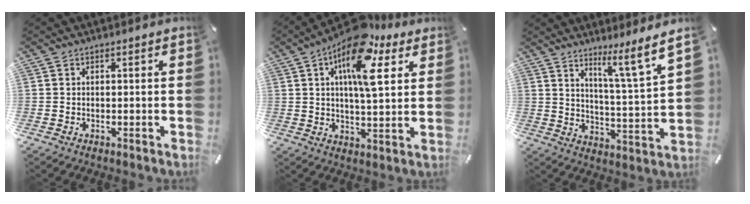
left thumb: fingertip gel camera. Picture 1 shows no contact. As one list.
[{"total": 15.7, "force": [7.8, 6.1, 12.1], "torque": [-0.198, -0.028, 0.128]}, {"total": 10.2, "force": [7.8, 0.0, 6.7], "torque": [-0.102, -0.059, 0.122]}]